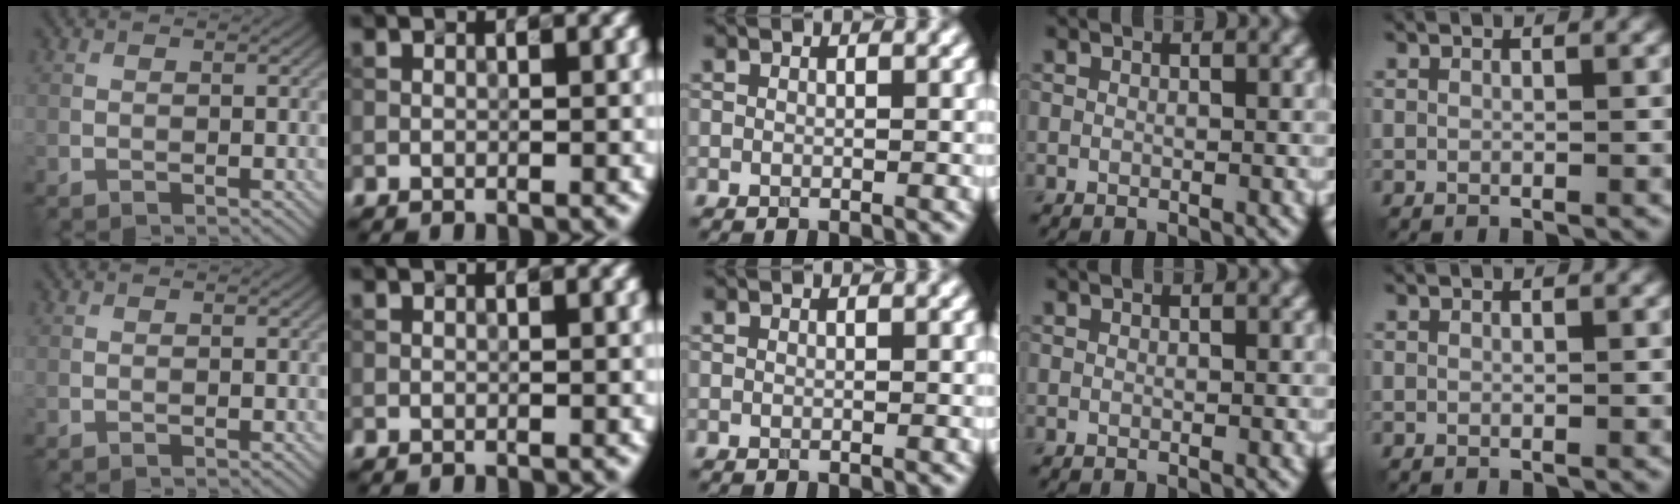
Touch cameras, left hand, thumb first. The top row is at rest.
{}